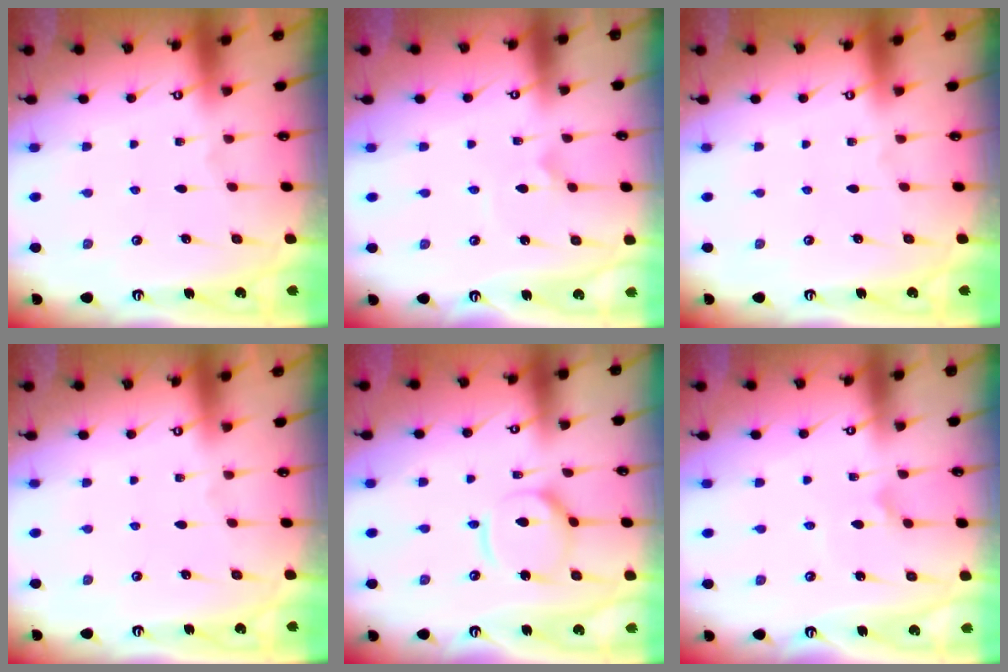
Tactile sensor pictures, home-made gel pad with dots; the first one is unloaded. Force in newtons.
{"total": 2.3, "press": 2.3, "slide": 0.0}
{"total": 0.0}
{"total": 0.0}
{"total": 11.0, "press": 10.9, "slide": 1.2}
{"total": 2.3, "press": 2.3, "slide": 0.2}